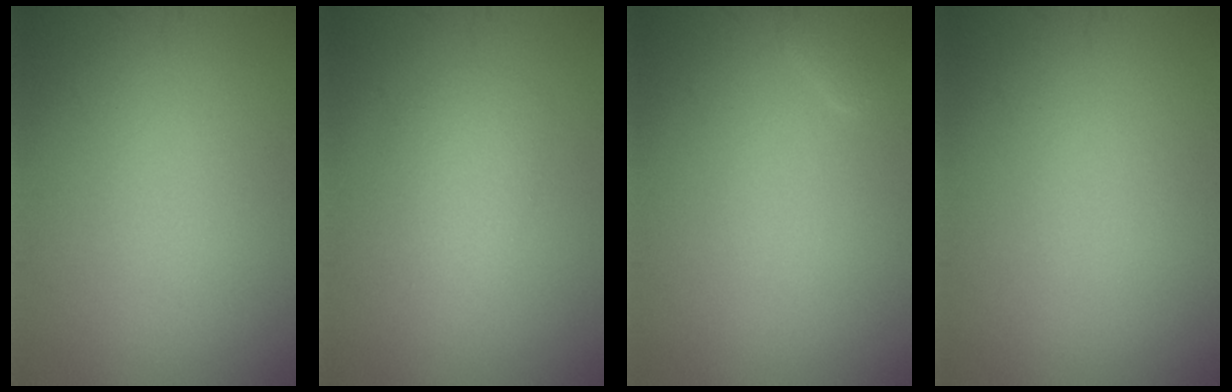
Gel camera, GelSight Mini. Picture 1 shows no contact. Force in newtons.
{"total": 2.2, "press": 2.2, "slide": 0.1}
{"total": 0.8, "press": 0.8, "slide": 0.0}
{"total": 0.0}